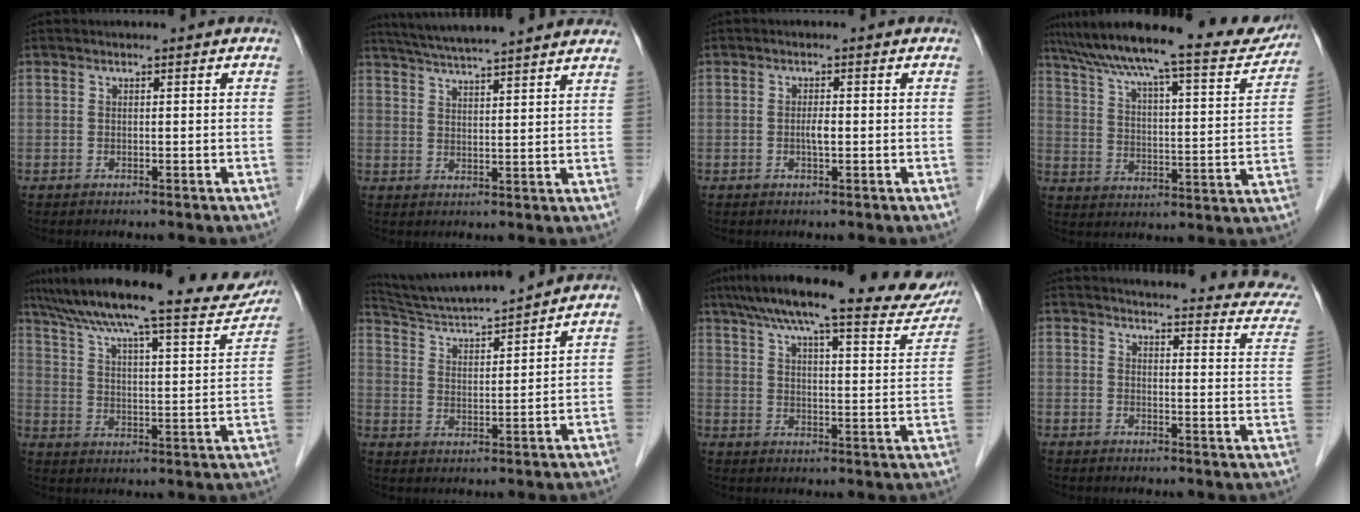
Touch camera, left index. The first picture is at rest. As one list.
[{"total": 17.9, "force": [15.9, 0.6, 8.2], "torque": [-0.136, 0.025, 0.215]}, {"total": 1.6, "force": [-0.5, 0.2, 1.5], "torque": [-0.029, -0.003, -0.010]}, {"total": 23.3, "force": [20.3, 3.0, 11.1], "torque": [-0.180, -0.018, 0.277]}, {"total": 23.7, "force": [20.5, 3.2, 11.4], "torque": [-0.186, -0.018, 0.280]}, {"total": 12.1, "force": [11.4, -0.6, 4.2], "torque": [-0.082, 0.007, 0.194]}, {"total": 20.7, "force": [17.6, 2.9, 10.5], "torque": [-0.150, -0.008, 0.225]}, {"total": 18.3, "force": [17.0, 2.6, 6.2], "torque": [-0.055, -0.059, 0.165]}]